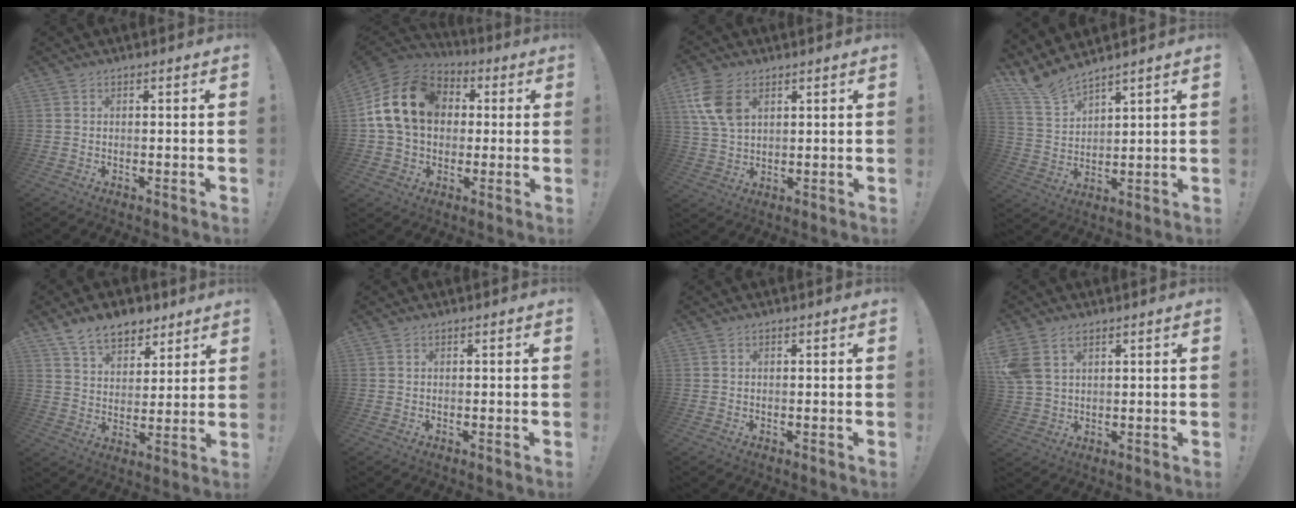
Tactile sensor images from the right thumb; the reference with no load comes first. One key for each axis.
{"total": 18.4, "fx": 3.4, "fy": 13.9, "fz": 11.6, "tx": -0.203, "ty": 0.012, "tz": 0.068}
{"total": 10.5, "fx": 4.4, "fy": 6.5, "fz": 6.9, "tx": -0.140, "ty": -0.002, "tz": 0.086}
{"total": 7.7, "fx": 7.2, "fy": 1.5, "fz": 2.2, "tx": -0.070, "ty": -0.048, "tz": 0.141}
{"total": 11.2, "fx": 8.1, "fy": 6.5, "fz": 4.2, "tx": -0.072, "ty": -0.045, "tz": 0.157}
{"total": 0.0}
{"total": 0.0}
{"total": 6.8, "fx": 3.6, "fy": 4.4, "fz": 3.7, "tx": -0.069, "ty": -0.005, "tz": 0.074}